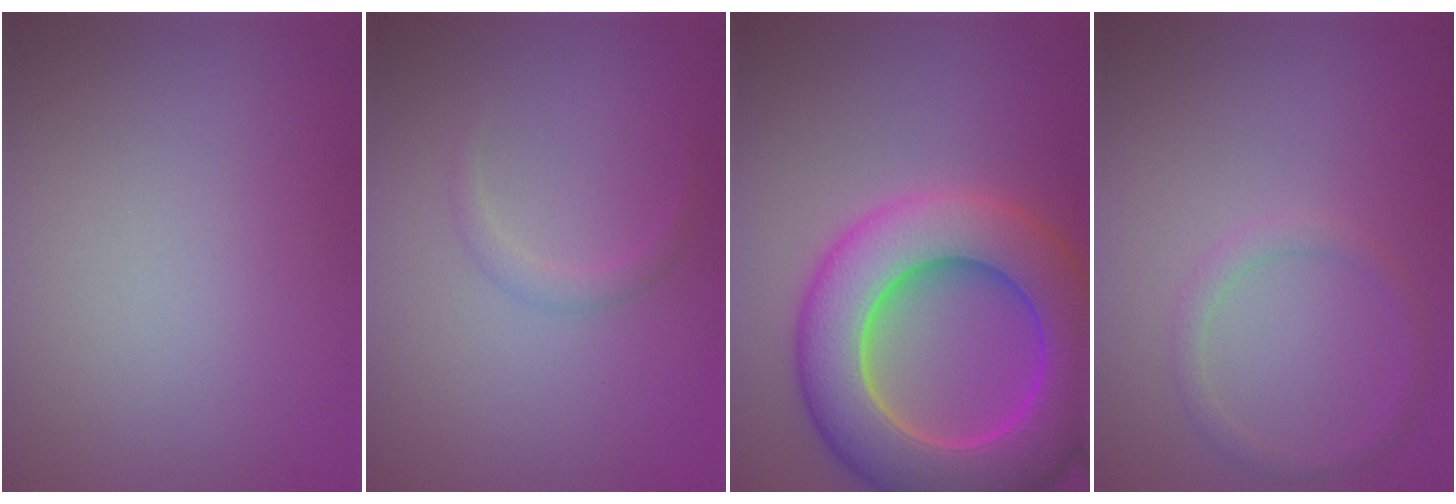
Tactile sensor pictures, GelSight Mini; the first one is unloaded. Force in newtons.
{"total": 1.0, "press": 1.0, "slide": 0.1}
{"total": 11.7, "press": 11.7, "slide": 0.2}
{"total": 1.3, "press": 1.3, "slide": 0.1}